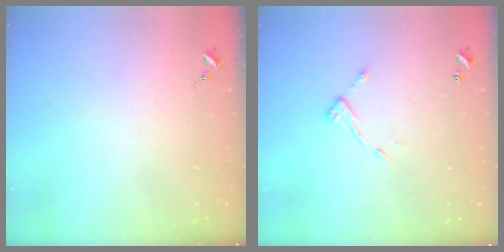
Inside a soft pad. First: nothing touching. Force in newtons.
{"total": 7.9, "press": 7.9, "slide": 0.3}